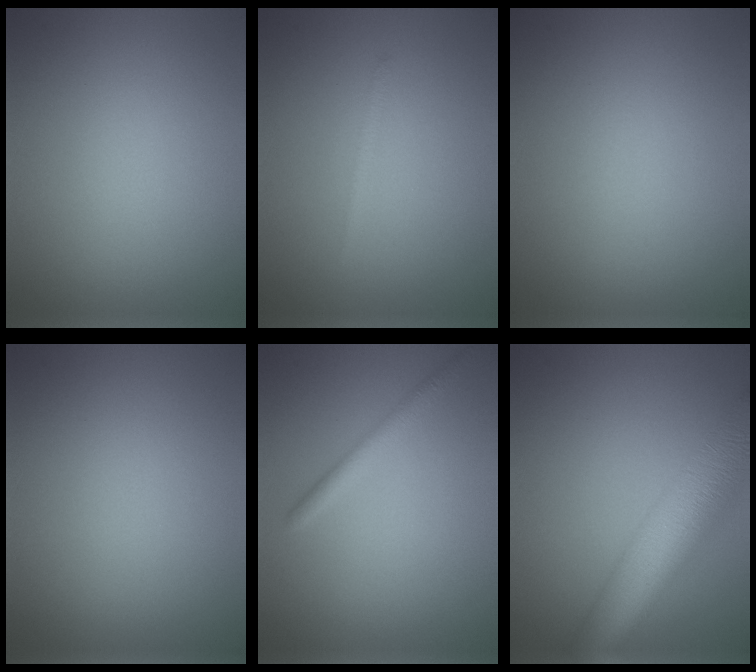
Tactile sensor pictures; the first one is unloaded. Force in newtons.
{"total": 0.7, "press": 0.7, "slide": 0.1}
{"total": 0.0}
{"total": 0.0}
{"total": 1.8, "press": 1.8, "slide": 0.0}
{"total": 10.9, "press": 10.9, "slide": 0.5}